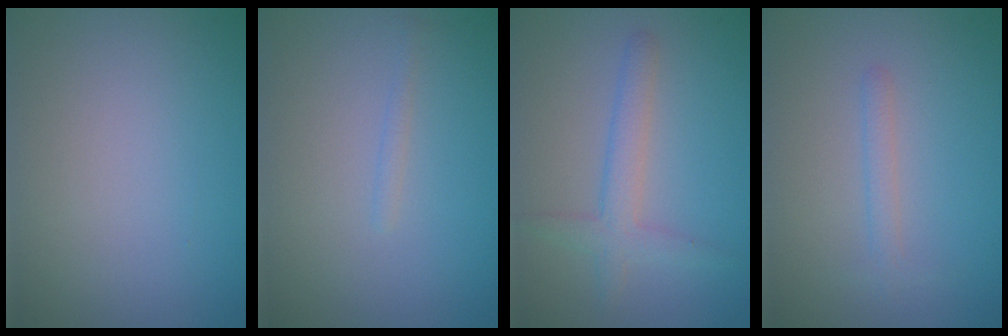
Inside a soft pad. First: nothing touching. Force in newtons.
{"total": 0.6, "press": 0.6, "slide": 0.0}
{"total": 2.7, "press": 2.7, "slide": 0.2}
{"total": 1.2, "press": 1.2, "slide": 0.1}